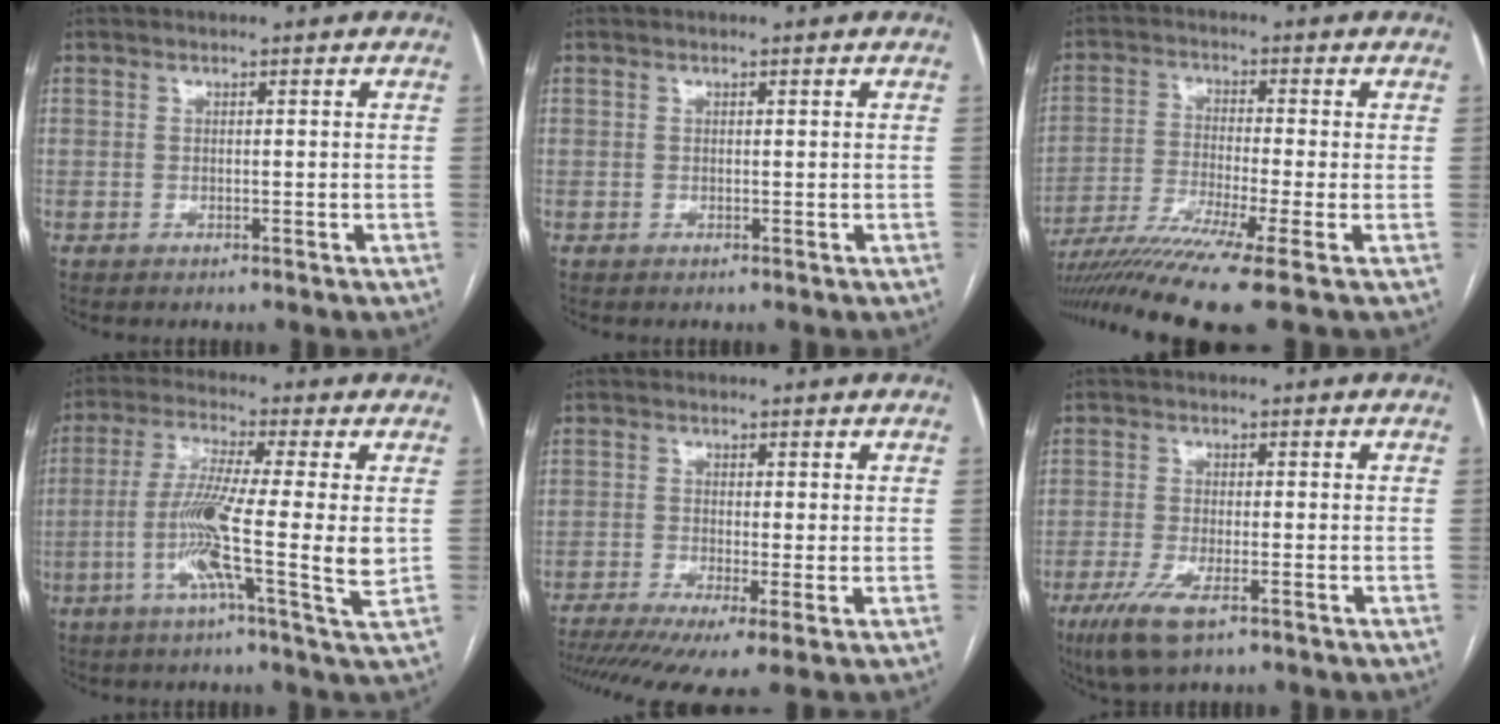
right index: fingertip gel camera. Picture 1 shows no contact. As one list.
[{"total": 0.0}, {"total": 12.3, "force": [-8.8, -1.9, 8.4], "torque": [-0.148, -0.030, -0.148]}, {"total": 12.7, "force": [-1.4, -0.6, 12.6], "torque": [-0.232, -0.014, -0.040]}, {"total": 10.3, "force": [-5.7, 2.4, 8.2], "torque": [-0.151, -0.015, -0.094]}, {"total": 6.2, "force": [-3.5, 1.4, 4.9], "torque": [-0.105, -0.017, -0.062]}]